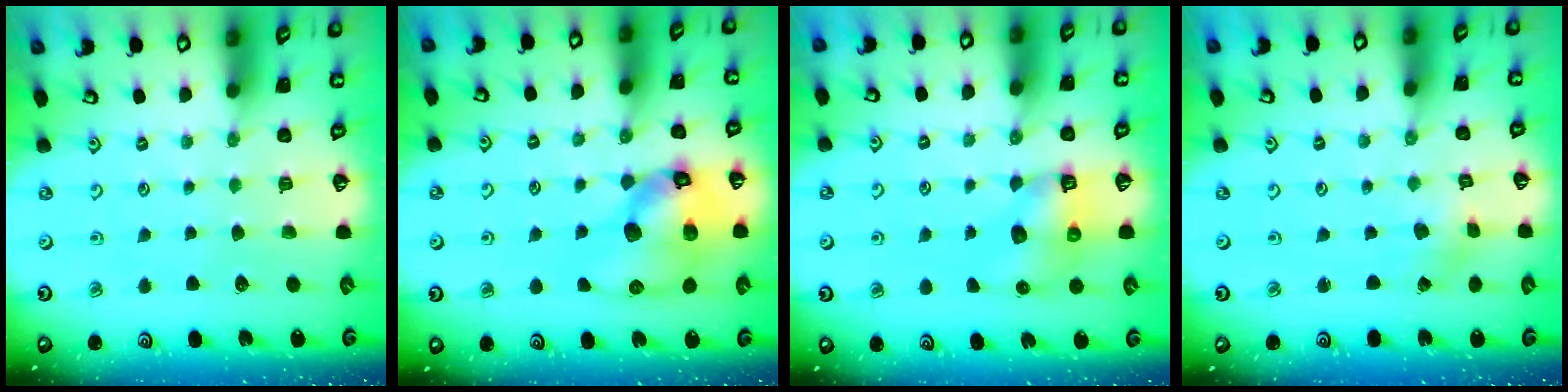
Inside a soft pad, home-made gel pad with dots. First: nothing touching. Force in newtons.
{"total": 17.1, "press": 16.9, "slide": 2.5}
{"total": 6.0, "press": 6.0, "slide": 0.7}
{"total": 0.8, "press": 0.7, "slide": 0.3}